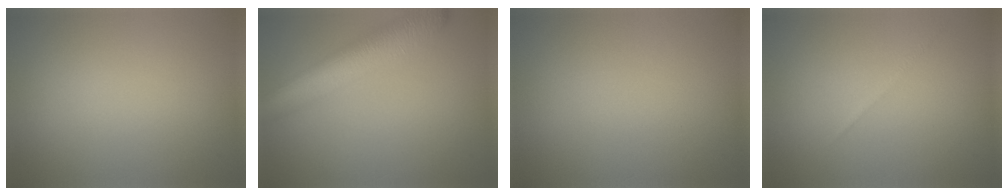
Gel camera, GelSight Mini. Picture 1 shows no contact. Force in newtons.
{"total": 6.9, "press": 6.9, "slide": 0.2}
{"total": 0.0}
{"total": 0.5, "press": 0.5, "slide": 0.0}